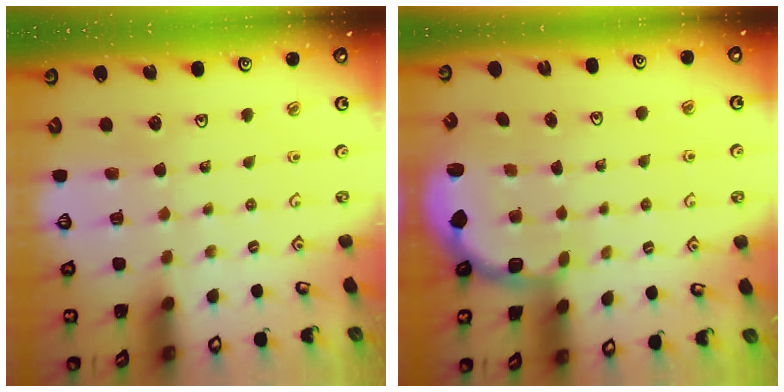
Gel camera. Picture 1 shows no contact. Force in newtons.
{"total": 2.8, "press": 2.2, "slide": 1.7}